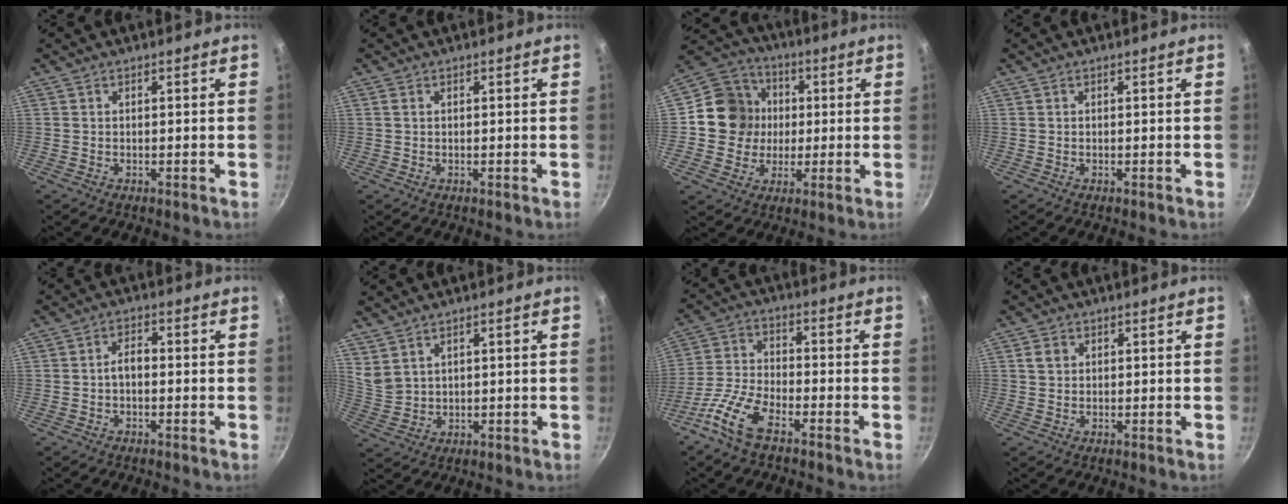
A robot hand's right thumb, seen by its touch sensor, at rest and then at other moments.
{"total": 0.6, "force": [0.3, 0.3, 0.5], "torque": [-0.011, 0.001, 0.005]}
{"total": 12.4, "force": [0.6, 11.6, 4.2], "torque": [-0.041, 0.022, -0.004]}
{"total": 0.0}
{"total": 2.9, "force": [-0.8, 1.7, 2.2], "torque": [-0.032, 0.018, -0.017]}
{"total": 3.8, "force": [2.8, 2.0, 1.6], "torque": [-0.025, -0.016, 0.067]}
{"total": 9.6, "force": [-6.2, 3.7, 6.3], "torque": [-0.135, 0.031, -0.134]}
{"total": 2.3, "force": [0.6, 1.9, 1.1], "torque": [-0.010, 0.004, 0.012]}